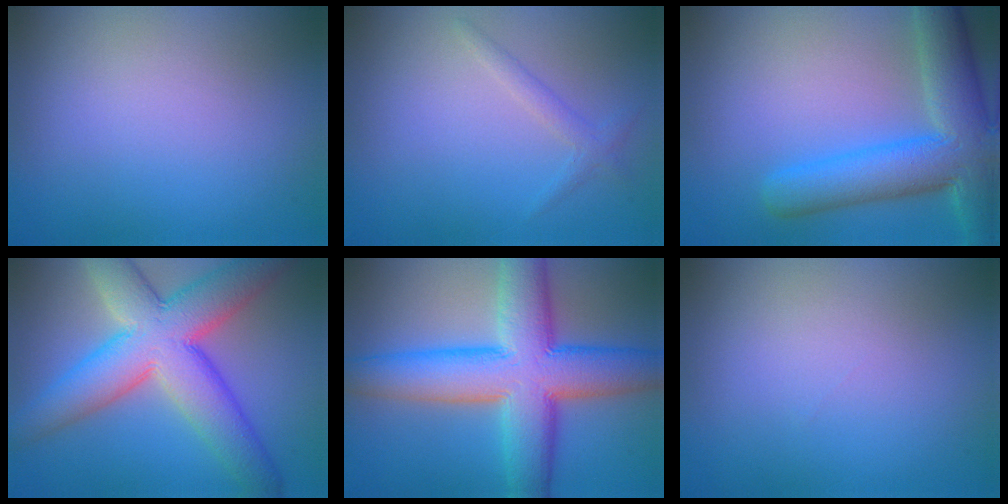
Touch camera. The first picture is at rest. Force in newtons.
{"total": 1.3, "press": 1.3, "slide": 0.0}
{"total": 9.0, "press": 9.0, "slide": 0.6}
{"total": 10.1, "press": 10.1, "slide": 0.7}
{"total": 11.3, "press": 11.3, "slide": 0.6}
{"total": 0.0}